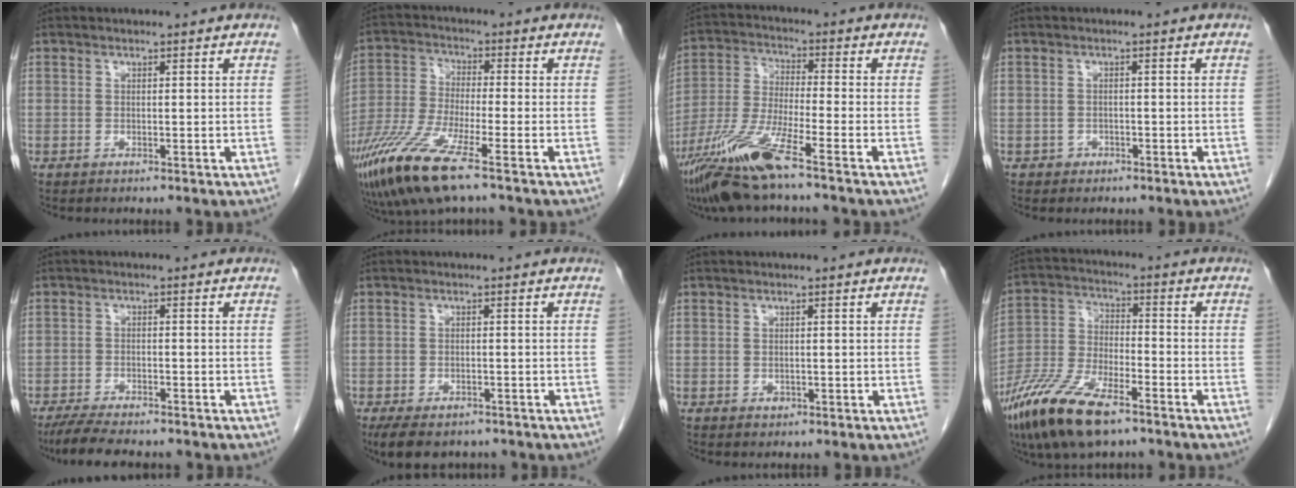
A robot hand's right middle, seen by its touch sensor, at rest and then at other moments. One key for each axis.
{"total": 12.1, "fx": -7.4, "fy": 0.9, "fz": 9.6, "tx": -0.213, "ty": -0.034, "tz": -0.143}
{"total": 11.8, "fx": -7.8, "fy": 0.1, "fz": 8.9, "tx": -0.190, "ty": -0.032, "tz": -0.152}
{"total": 1.1, "fx": -0.7, "fy": 0.9, "fz": 0.1, "tx": -0.006, "ty": 0.002, "tz": -0.011}
{"total": 8.4, "fx": -7.2, "fy": 1.5, "fz": 4.1, "tx": -0.070, "ty": -0.018, "tz": -0.114}
{"total": 8.3, "fx": -6.4, "fy": 3.8, "fz": 3.7, "tx": -0.061, "ty": -0.007, "tz": -0.092}
{"total": 0.8, "fx": -0.3, "fy": 0.6, "fz": 0.4, "tx": -0.006, "ty": 0.001, "tz": -0.002}
{"total": 14.4, "fx": -9.6, "fy": 4.4, "fz": 9.8, "tx": -0.209, "ty": -0.022, "tz": -0.181}